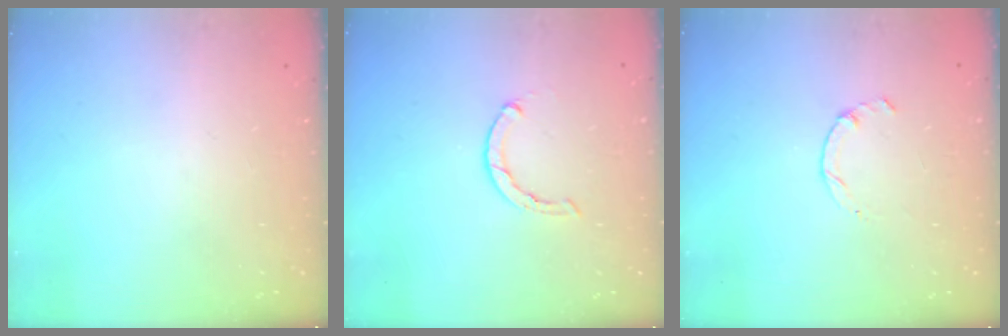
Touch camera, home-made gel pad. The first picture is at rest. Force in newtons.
{"total": 0.7, "press": 0.6, "slide": 0.2}
{"total": 1.3, "press": 1.2, "slide": 0.4}